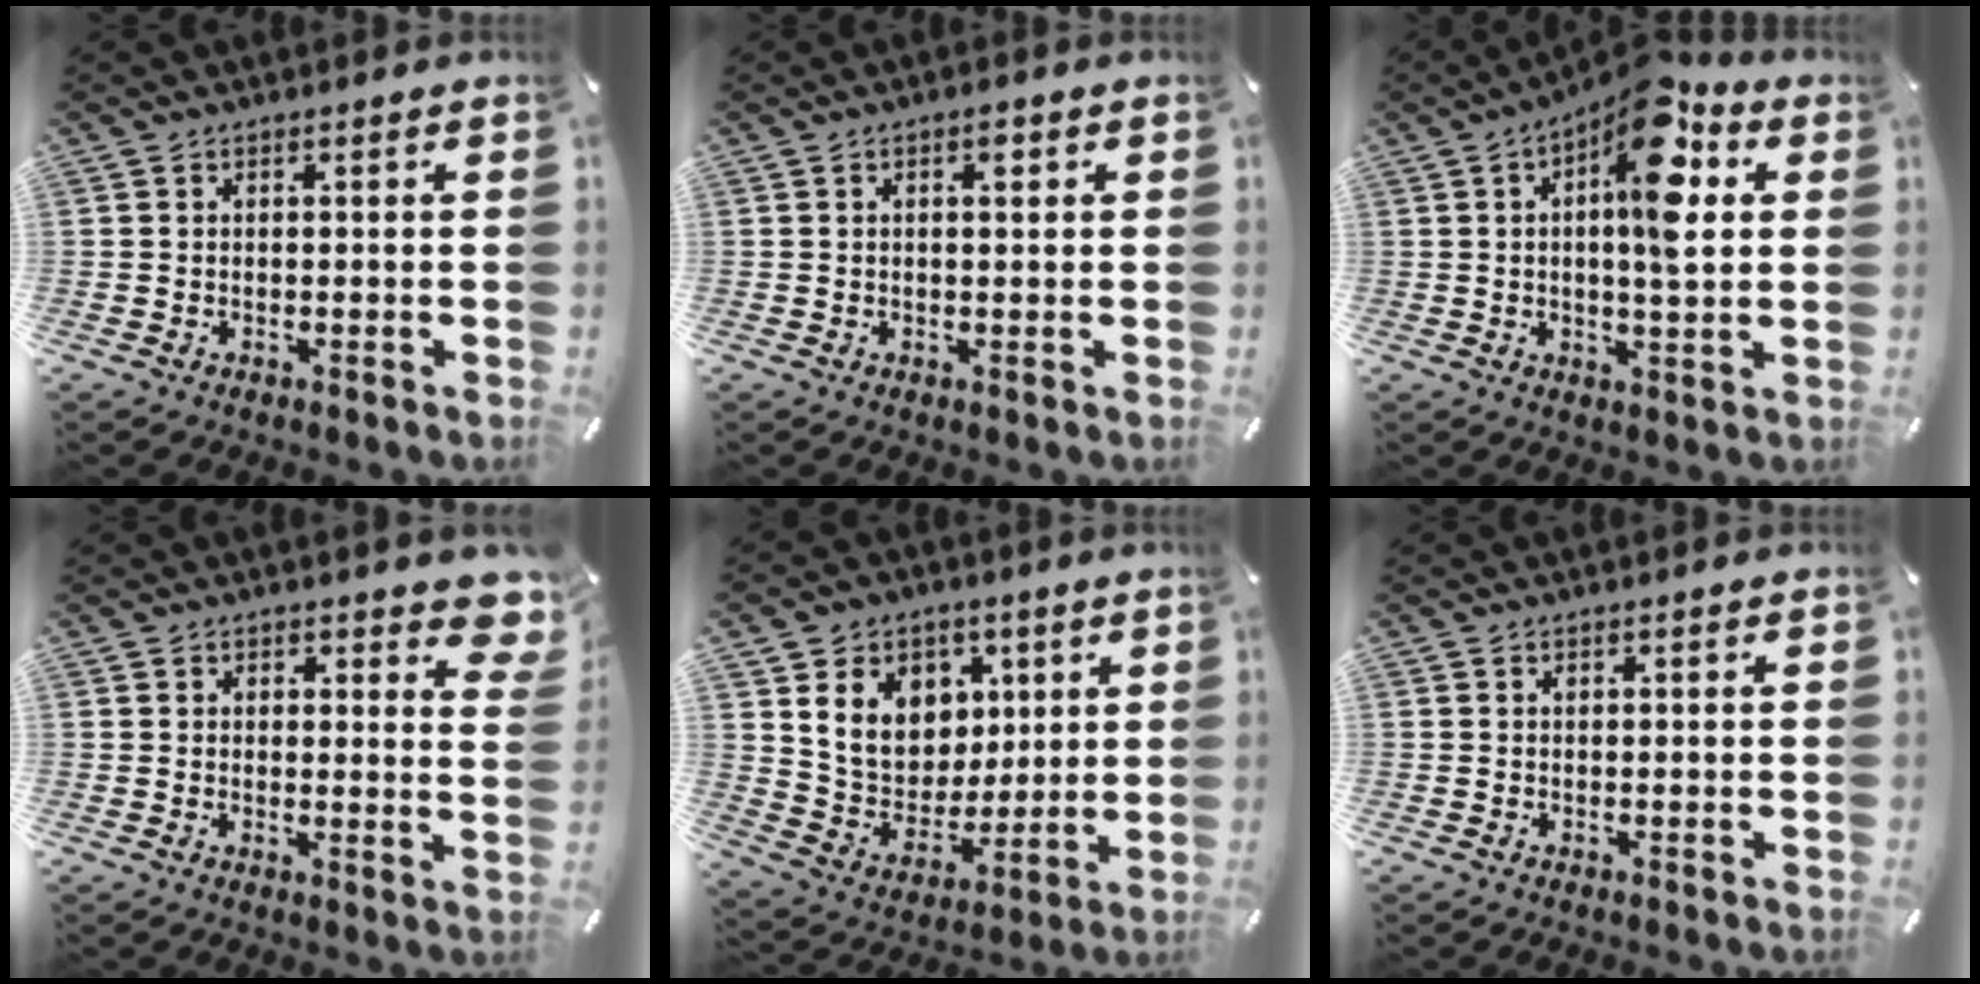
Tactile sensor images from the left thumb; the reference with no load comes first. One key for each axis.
{"total": 2.0, "fx": 0.7, "fy": 0.8, "fz": 1.7, "tx": -0.027, "ty": 0.002, "tz": 0.008}
{"total": 14.2, "fx": 4.8, "fy": 5.1, "fz": 12.3, "tx": -0.176, "ty": -0.027, "tz": 0.074}
{"total": 4.7, "fx": 3.2, "fy": 2.5, "fz": 2.4, "tx": -0.008, "ty": -0.021, "tz": 0.049}
{"total": 13.8, "fx": 4.9, "fy": 11.9, "fz": 5.1, "tx": -0.085, "ty": -0.022, "tz": 0.103}
{"total": 0.0}